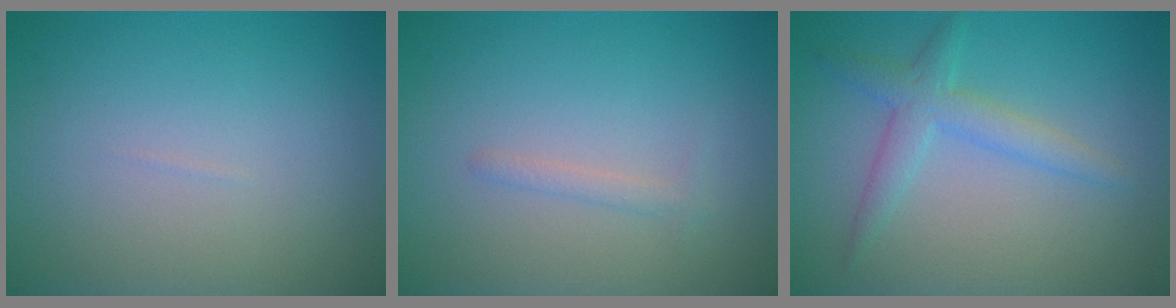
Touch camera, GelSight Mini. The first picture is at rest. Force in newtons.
{"total": 1.0, "press": 1.0, "slide": 0.0}
{"total": 2.7, "press": 2.7, "slide": 0.0}